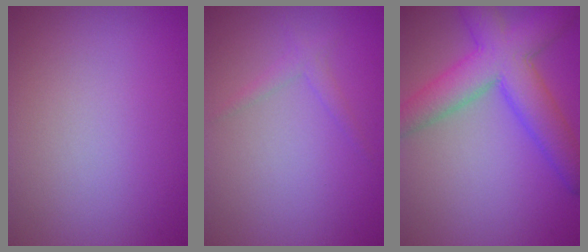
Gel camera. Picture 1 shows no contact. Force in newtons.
{"total": 1.1, "press": 1.1, "slide": 0.0}
{"total": 7.4, "press": 7.4, "slide": 0.2}